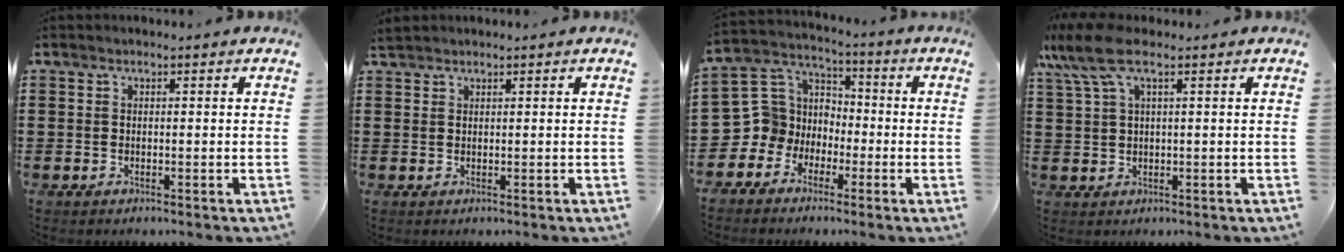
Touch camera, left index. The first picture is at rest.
{"total": 1.0, "force": [0.9, 0.3, 0.2], "torque": [-0.008, 0.001, 0.018]}
{"total": 7.7, "force": [-2.1, 7.3, 1.2], "torque": [-0.081, 0.004, -0.046]}
{"total": 6.7, "force": [3.1, 2.1, 5.6], "torque": [-0.135, -0.001, 0.052]}